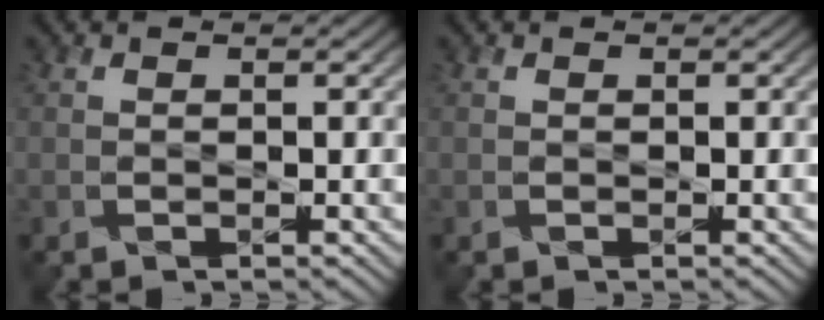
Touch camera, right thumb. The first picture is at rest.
{"total": 0.0}